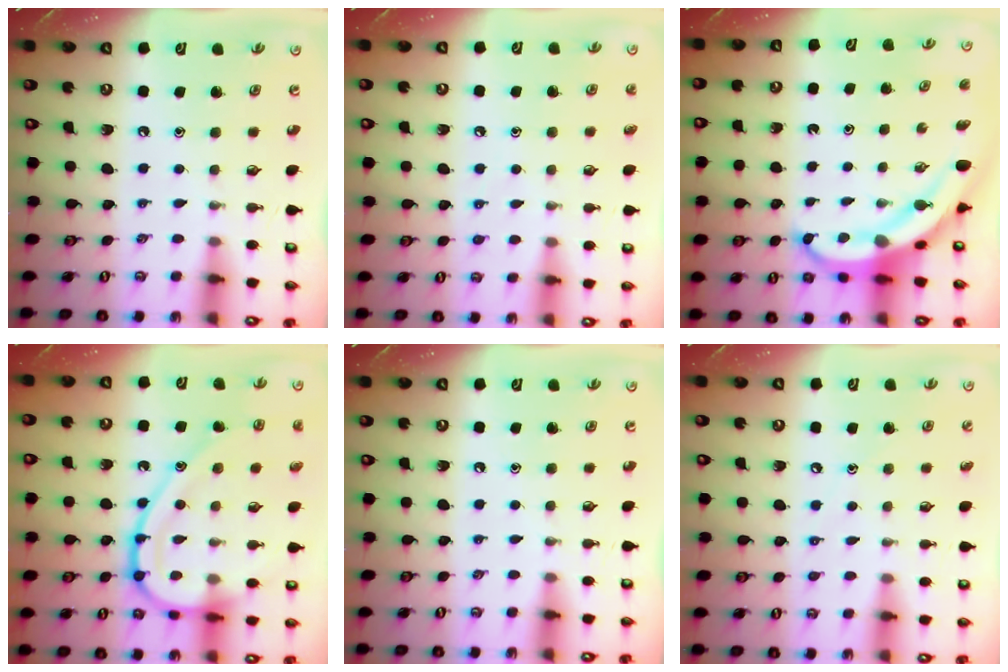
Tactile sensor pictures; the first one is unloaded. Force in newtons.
{"total": 5.5, "press": 5.3, "slide": 1.3}
{"total": 7.7, "press": 7.6, "slide": 1.4}
{"total": 17.6, "press": 17.6, "slide": 0.6}
{"total": 0.0}
{"total": 3.8, "press": 3.8, "slide": 0.5}